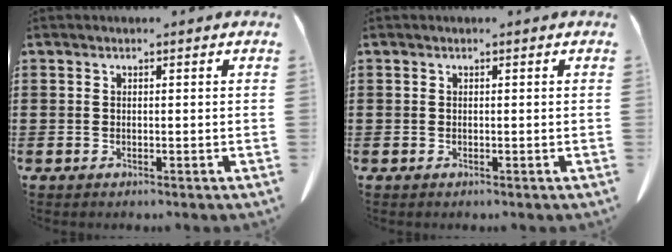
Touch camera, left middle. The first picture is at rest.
{"total": 0.0}